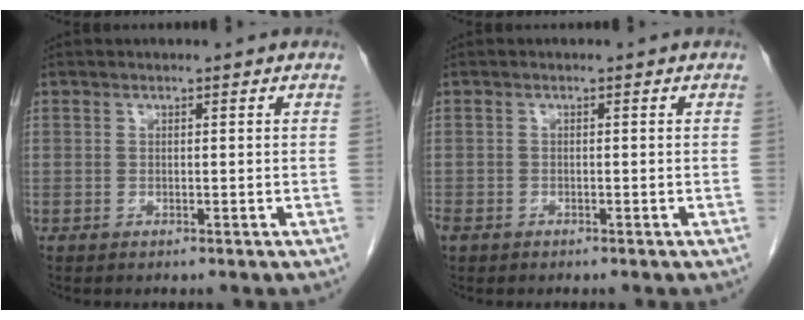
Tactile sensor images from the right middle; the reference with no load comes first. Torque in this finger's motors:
{"motor_torque": [1.04, -1.10, 1.05, 0.21]}